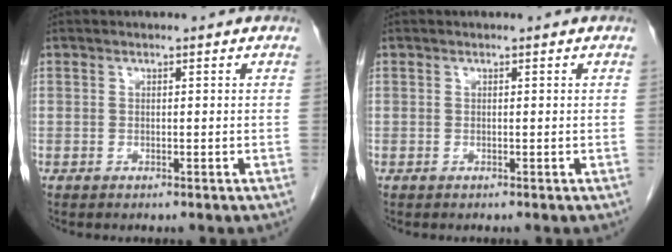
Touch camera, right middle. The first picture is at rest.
{"total": 0.0}